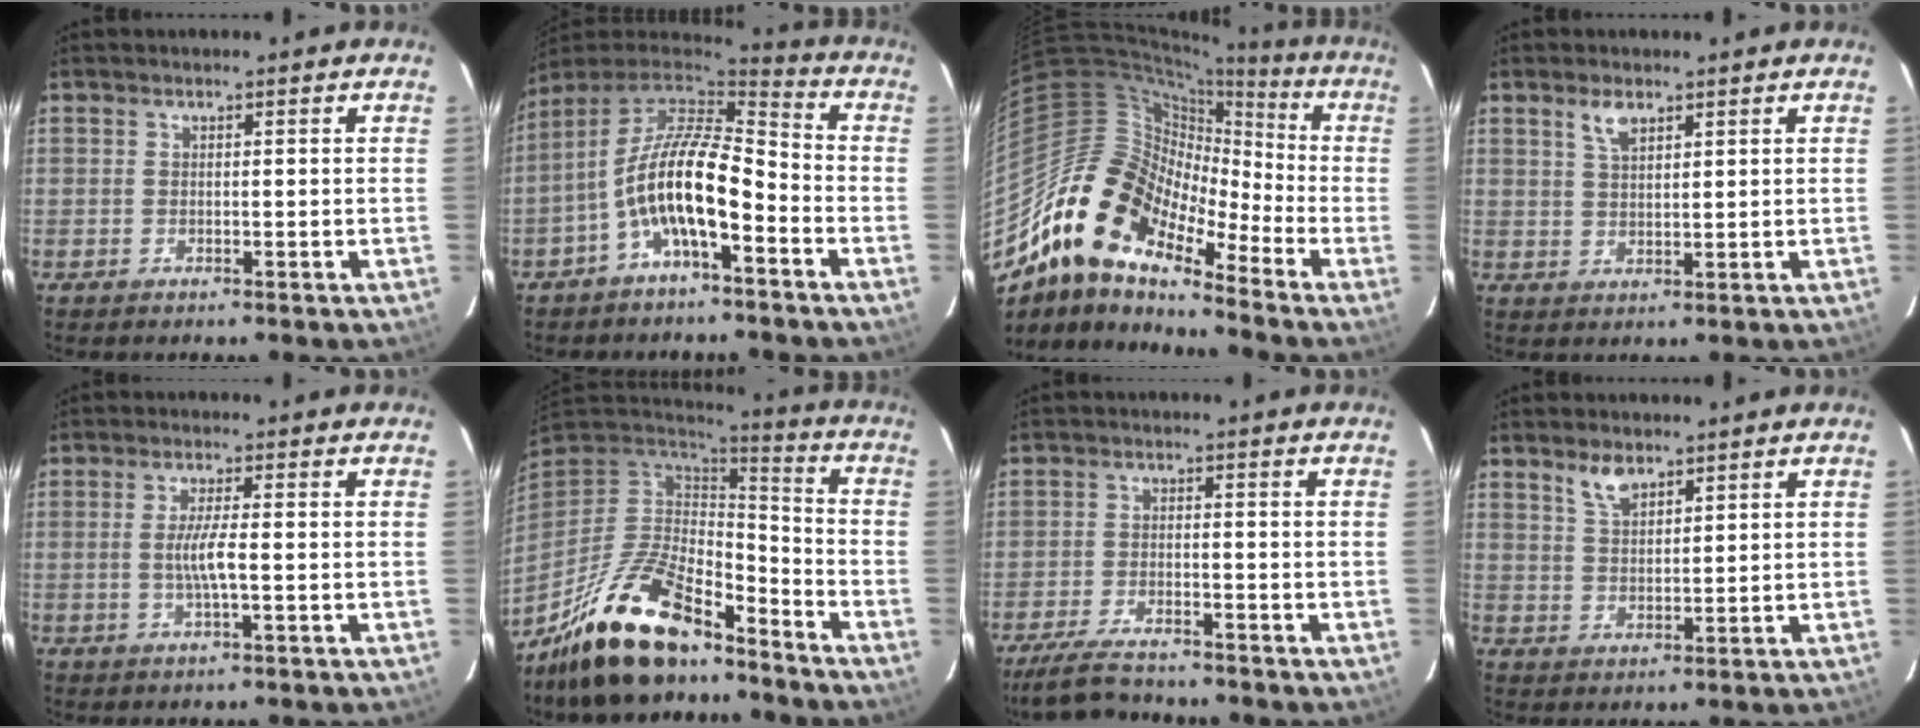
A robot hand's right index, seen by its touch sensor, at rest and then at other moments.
{"total": 14.1, "force": [-5.8, 4.9, 11.9], "torque": [-0.229, 0.003, -0.113]}
{"total": 16.8, "force": [-11.6, 6.9, 10.0], "torque": [-0.158, -0.004, -0.239]}
{"total": 3.5, "force": [2.2, 1.5, 2.2], "torque": [-0.040, 0.004, 0.043]}
{"total": 4.4, "force": [-0.7, 0.2, 4.3], "torque": [-0.080, -0.004, -0.013]}
{"total": 20.0, "force": [-14.5, 7.2, 11.7], "torque": [-0.238, -0.016, -0.254]}
{"total": 8.9, "force": [-7.8, 2.1, 3.8], "torque": [-0.102, -0.018, -0.135]}
{"total": 4.5, "force": [3.3, 1.9, 2.4], "torque": [-0.042, 0.004, 0.064]}